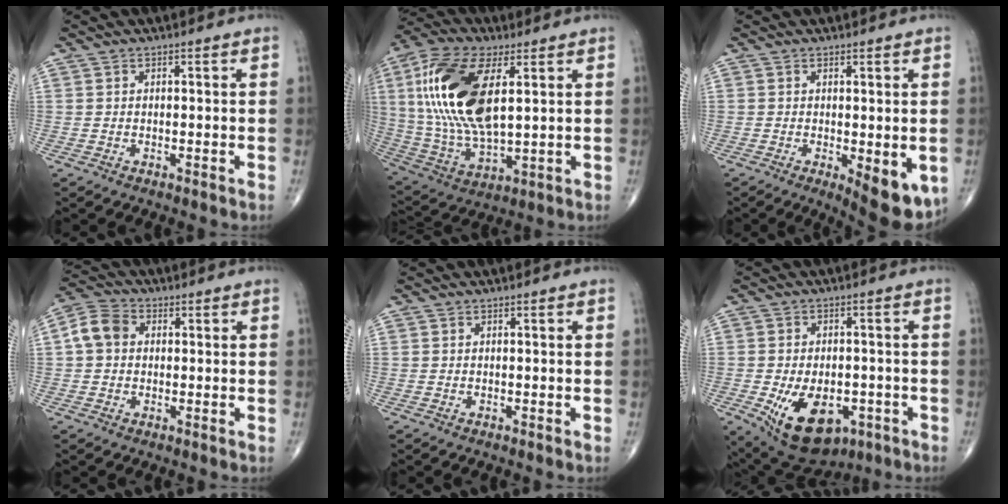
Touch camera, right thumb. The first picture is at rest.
{"total": 21.8, "force": [5.2, 10.2, 18.5], "torque": [-0.387, -0.014, 0.097]}
{"total": 8.5, "force": [-2.2, 3.1, 7.6], "torque": [-0.094, -0.020, -0.025]}
{"total": 6.3, "force": [0.7, 5.0, 3.8], "torque": [-0.072, 0.018, 0.006]}
{"total": 0.0}
{"total": 14.2, "force": [-5.4, 8.6, 10.0], "torque": [-0.145, 0.005, -0.066]}